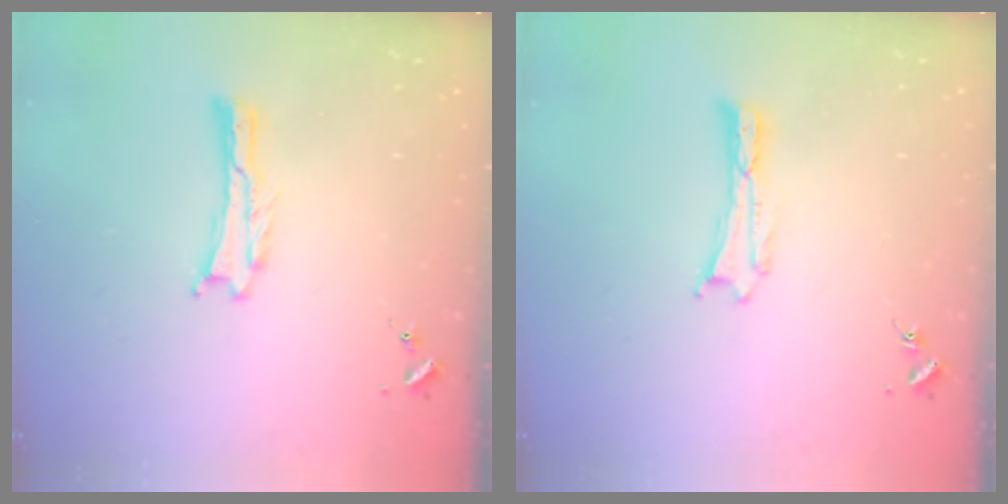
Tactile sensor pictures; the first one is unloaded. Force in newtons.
{"total": 0.0}